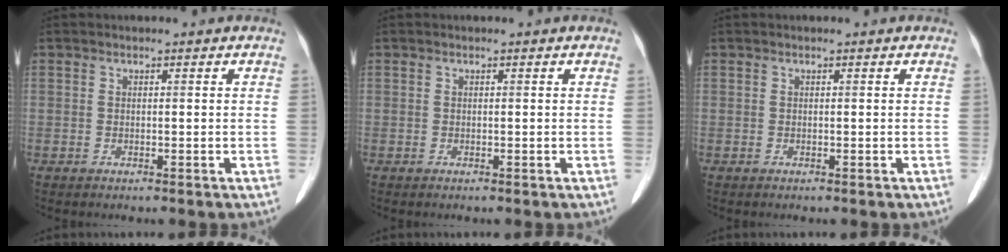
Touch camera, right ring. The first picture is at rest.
{"total": 0.0}
{"total": 0.0}